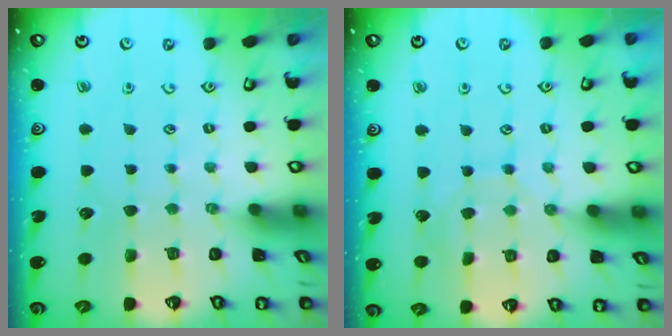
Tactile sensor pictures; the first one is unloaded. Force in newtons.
{"total": 4.8, "press": 4.8, "slide": 0.2}